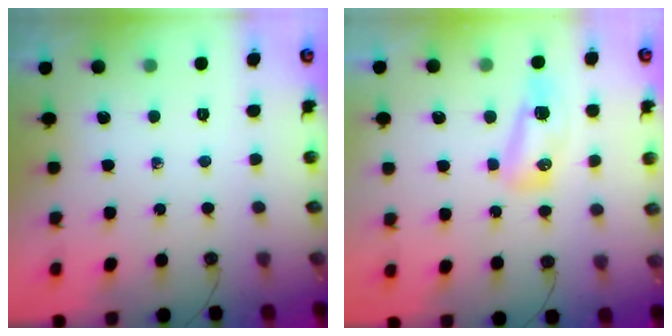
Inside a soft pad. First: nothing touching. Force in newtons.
{"total": 13.2, "press": 10.3, "slide": 8.3}